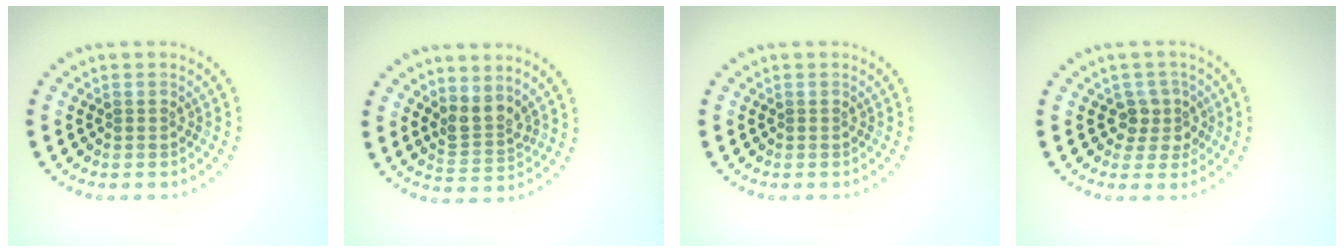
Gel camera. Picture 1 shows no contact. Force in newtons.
{"total": 2.5, "press": 1.9, "slide": 1.6}
{"total": 0.0}
{"total": 2.3, "press": 1.9, "slide": 1.3}